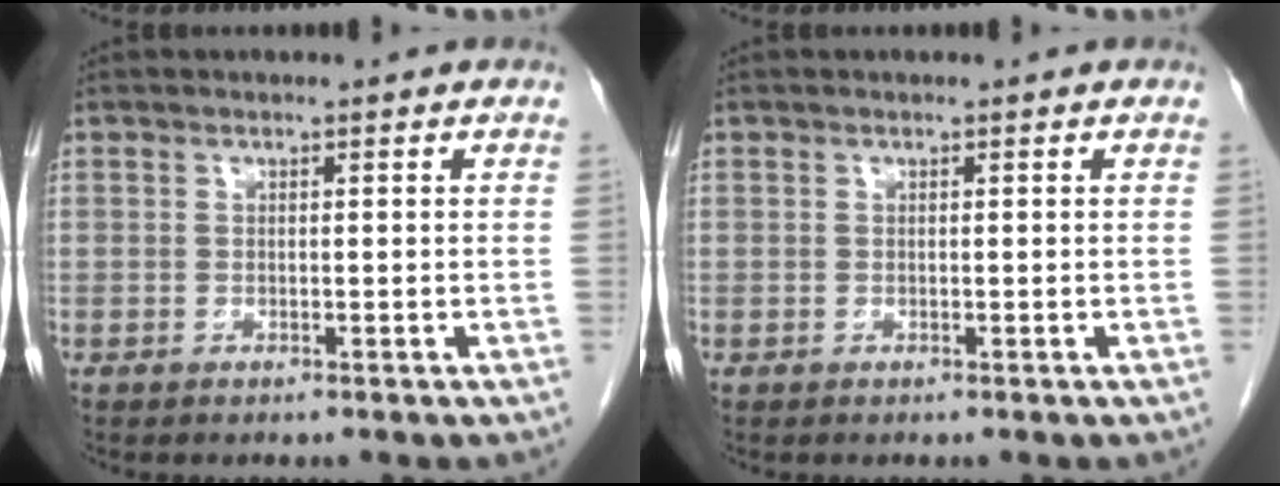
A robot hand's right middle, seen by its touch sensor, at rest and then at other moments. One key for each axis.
{"total": 0.0}